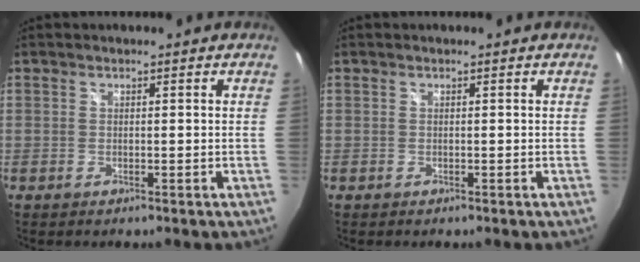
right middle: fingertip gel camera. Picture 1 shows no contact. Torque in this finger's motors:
{"motor_torque": [0.10, -0.07, 0.03, 0.01]}